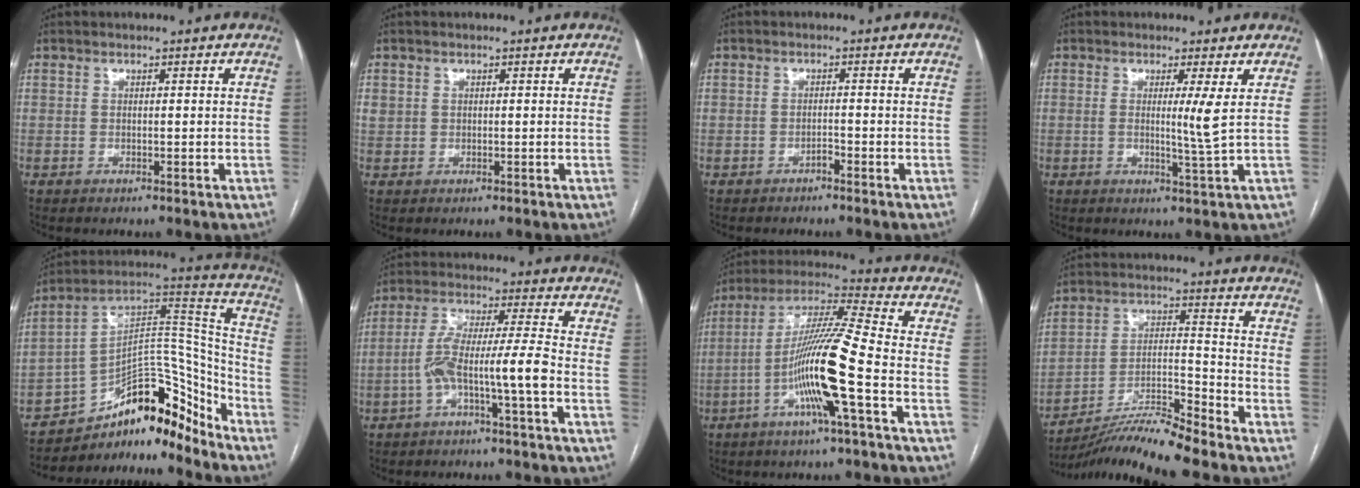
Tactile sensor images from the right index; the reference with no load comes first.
{"total": 1.7, "force": [0.6, 1.6, 0.5], "torque": [-0.005, 0.014, 0.014]}
{"total": 1.1, "force": [-0.8, 0.6, 0.3], "torque": [-0.002, 0.003, -0.014]}
{"total": 3.5, "force": [0.6, -1.1, 3.3], "torque": [-0.057, -0.011, 0.011]}
{"total": 18.8, "force": [-14.3, 7.0, 10.1], "torque": [-0.151, 0.073, -0.225]}
{"total": 9.0, "force": [-3.5, -0.2, 8.3], "torque": [-0.160, 0.030, -0.064]}
{"total": 14.2, "force": [-4.6, -0.5, 13.5], "torque": [-0.259, 0.007, -0.093]}
{"total": 11.9, "force": [-10.7, -1.1, 5.1], "torque": [-0.086, 0.006, -0.192]}